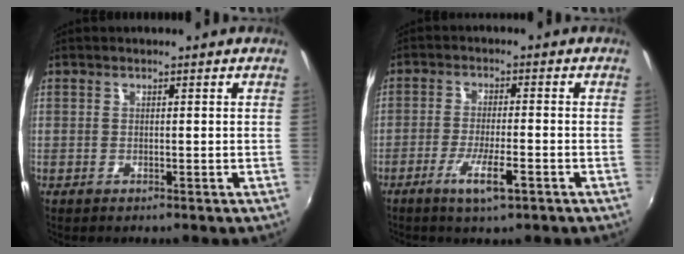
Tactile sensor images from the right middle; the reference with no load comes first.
{"total": 6.0, "force": [-3.4, 0.8, 4.8], "torque": [-0.101, -0.012, -0.061]}